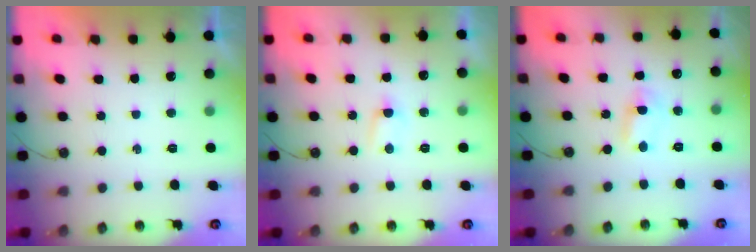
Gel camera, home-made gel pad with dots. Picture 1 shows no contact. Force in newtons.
{"total": 3.0, "press": 3.0, "slide": 0.3}
{"total": 1.3, "press": 1.3, "slide": 0.2}